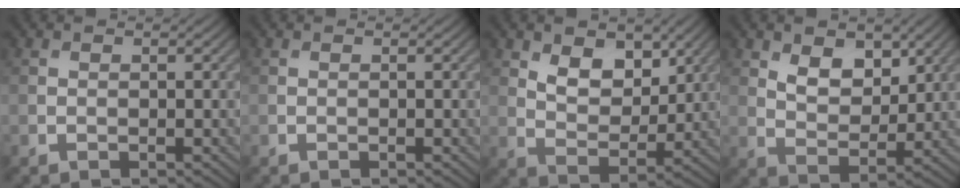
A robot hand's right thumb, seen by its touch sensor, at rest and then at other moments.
{"total": 0.0}
{"total": 6.4, "force": [3.5, 3.6, 4.0], "torque": [-0.080, -0.015, 0.056]}
{"total": 5.7, "force": [3.1, 3.3, 3.6], "torque": [-0.070, -0.014, 0.051]}